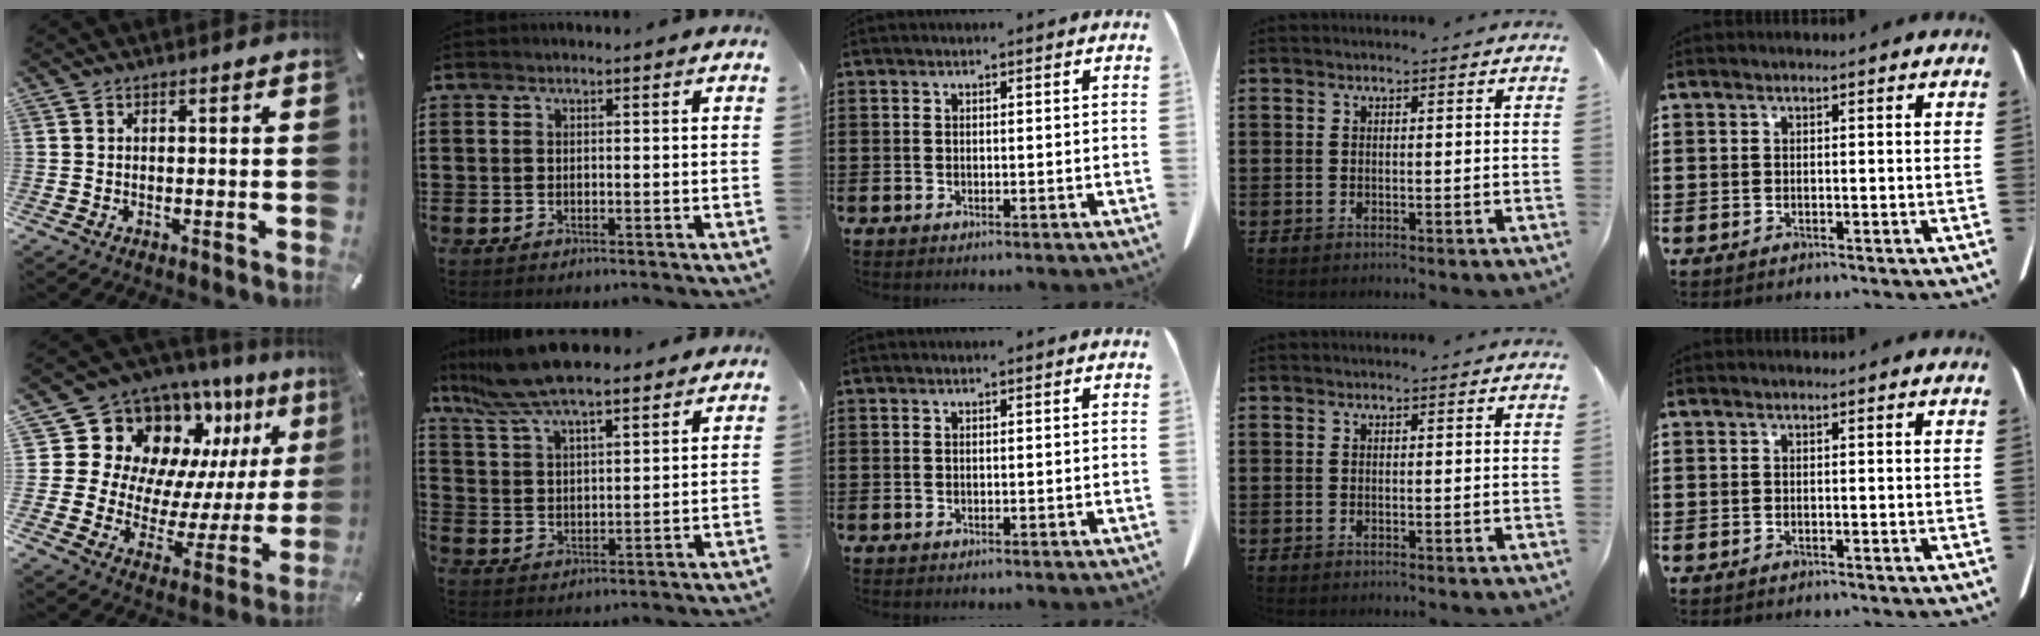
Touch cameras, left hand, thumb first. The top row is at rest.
{"thumb": {"total": 15.8, "force": [10.8, 10.3, 5.2], "torque": [-0.089, -0.121, 0.209]}, "index": {"total": 8.9, "force": [7.7, 1.5, 4.3], "torque": [-0.108, -0.015, 0.141]}}